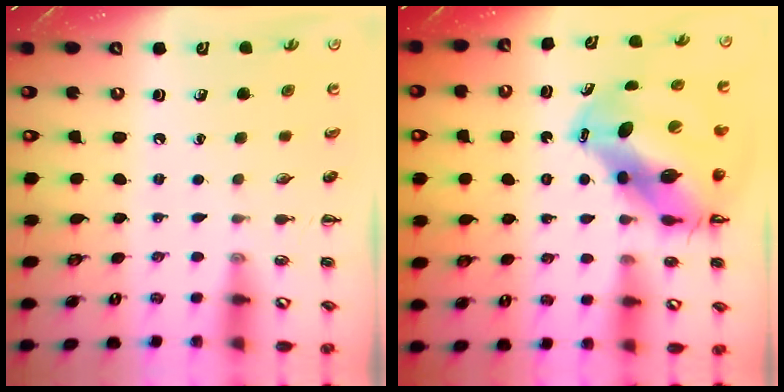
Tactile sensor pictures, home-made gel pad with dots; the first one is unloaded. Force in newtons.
{"total": 13.6, "press": 12.9, "slide": 4.1}